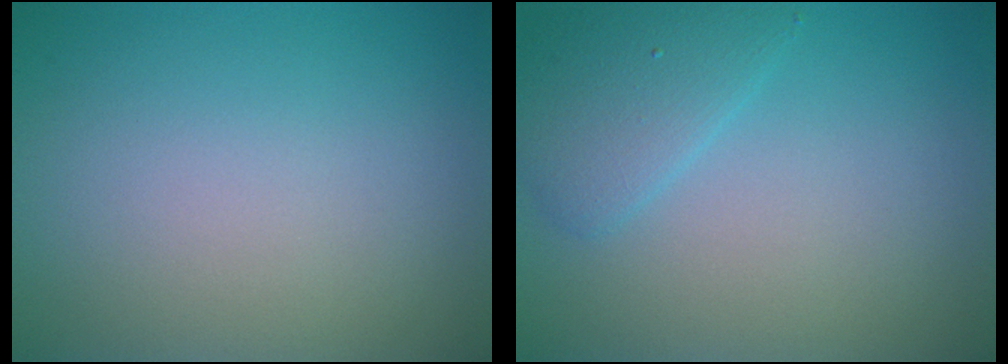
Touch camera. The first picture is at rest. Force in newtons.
{"total": 2.7, "press": 2.7, "slide": 0.2}